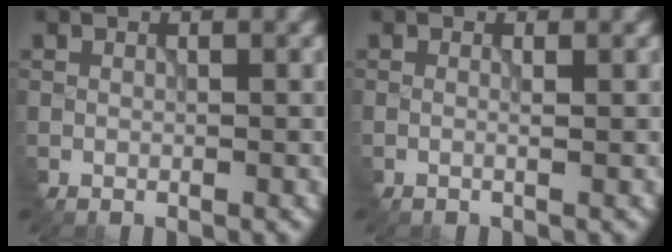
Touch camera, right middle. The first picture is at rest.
{"total": 0.6, "force": [0.0, 0.2, 0.5], "torque": [-0.008, 0.003, -0.004]}